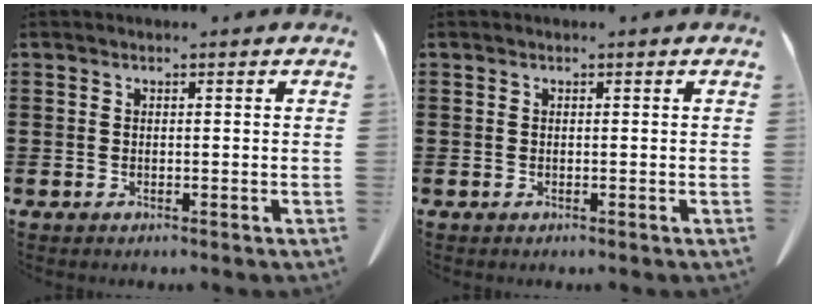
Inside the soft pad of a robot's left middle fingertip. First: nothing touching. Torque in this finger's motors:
{"motor_torque": [-0.06, 0.30, 0.00, 0.00]}